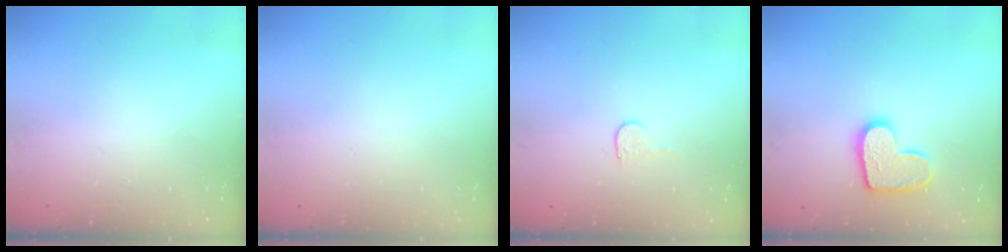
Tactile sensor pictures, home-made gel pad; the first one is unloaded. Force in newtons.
{"total": 0.6, "press": 0.6, "slide": 0.2}
{"total": 4.0, "press": 4.0, "slide": 0.3}
{"total": 12.8, "press": 12.8, "slide": 0.8}